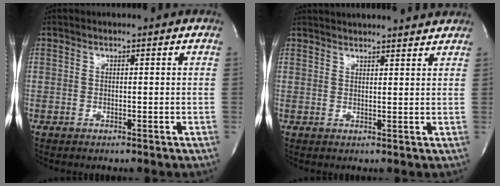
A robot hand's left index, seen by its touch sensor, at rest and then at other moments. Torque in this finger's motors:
{"motor_torque": [-0.16, 0.00, 0.35, 0.07]}